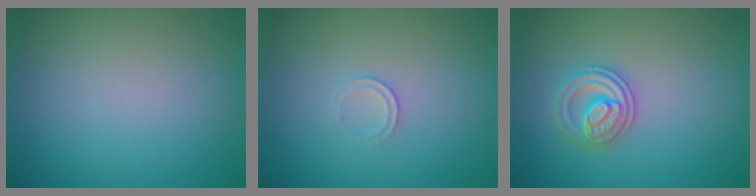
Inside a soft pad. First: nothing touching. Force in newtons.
{"total": 0.7, "press": 0.3, "slide": 0.6}
{"total": 2.6, "press": 2.6, "slide": 0.5}